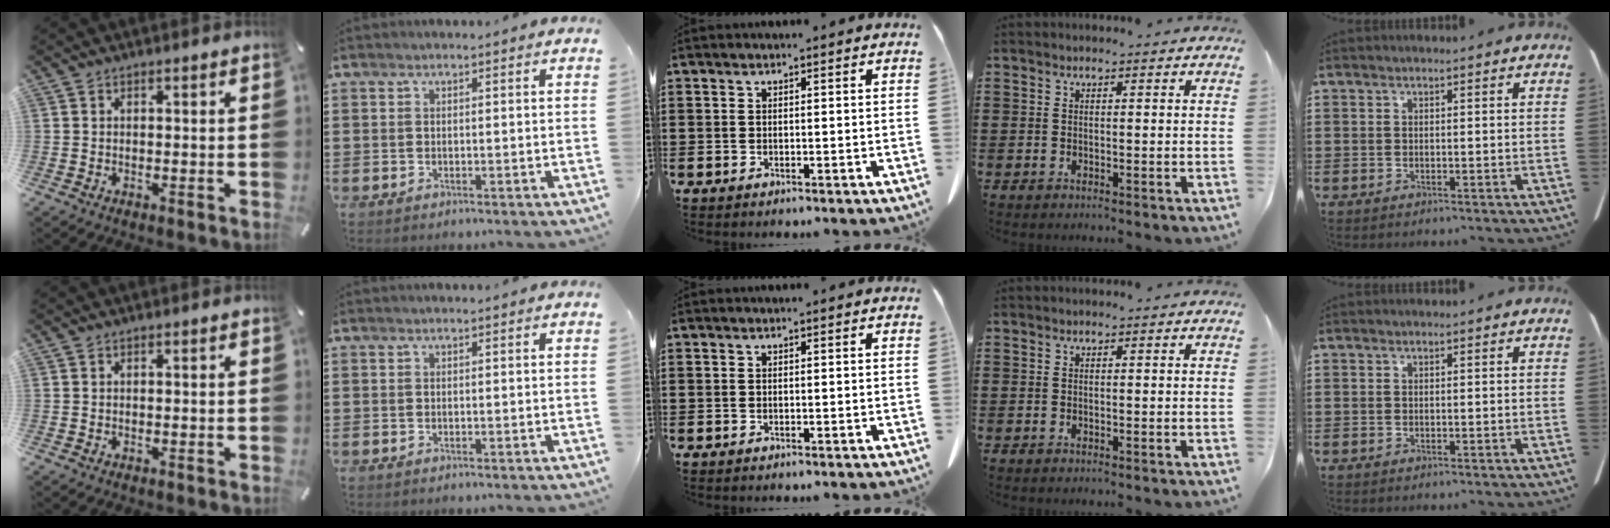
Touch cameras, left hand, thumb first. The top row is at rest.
{}